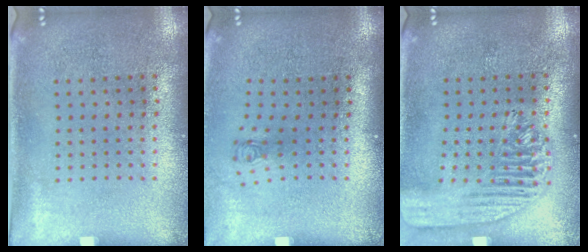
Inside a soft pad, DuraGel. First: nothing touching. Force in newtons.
{"total": 0.8, "press": 0.4, "slide": 0.7}
{"total": 1.8, "press": 1.7, "slide": 0.7}